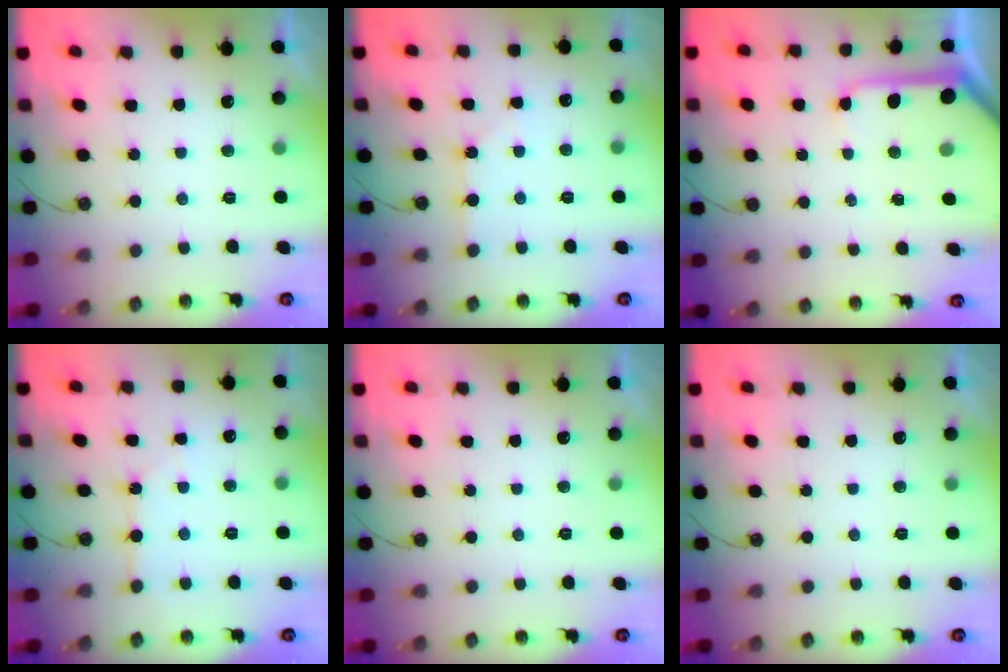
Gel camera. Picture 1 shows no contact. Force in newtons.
{"total": 1.5, "press": 1.5, "slide": 0.3}
{"total": 7.7, "press": 7.6, "slide": 0.8}
{"total": 3.0, "press": 3.0, "slide": 0.3}
{"total": 0.0}
{"total": 0.0}